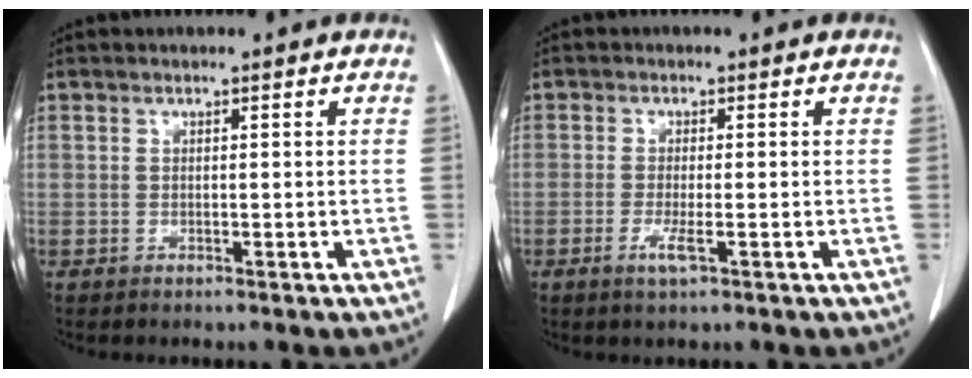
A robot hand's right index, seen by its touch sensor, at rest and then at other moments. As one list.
[{"total": 2.5, "force": [-0.9, 0.2, 2.3], "torque": [-0.043, -0.003, -0.016]}]